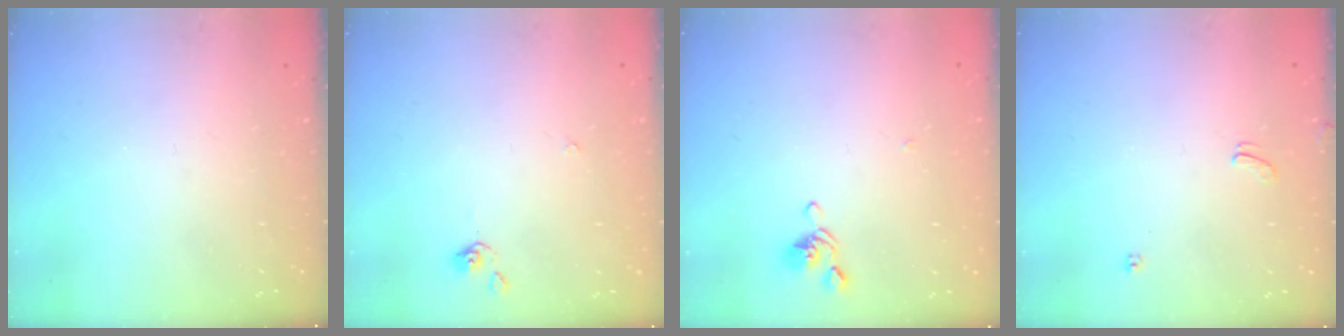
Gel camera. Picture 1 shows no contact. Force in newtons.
{"total": 1.1, "press": 1.0, "slide": 0.4}
{"total": 2.7, "press": 2.7, "slide": 0.6}
{"total": 2.3, "press": 2.3, "slide": 0.4}